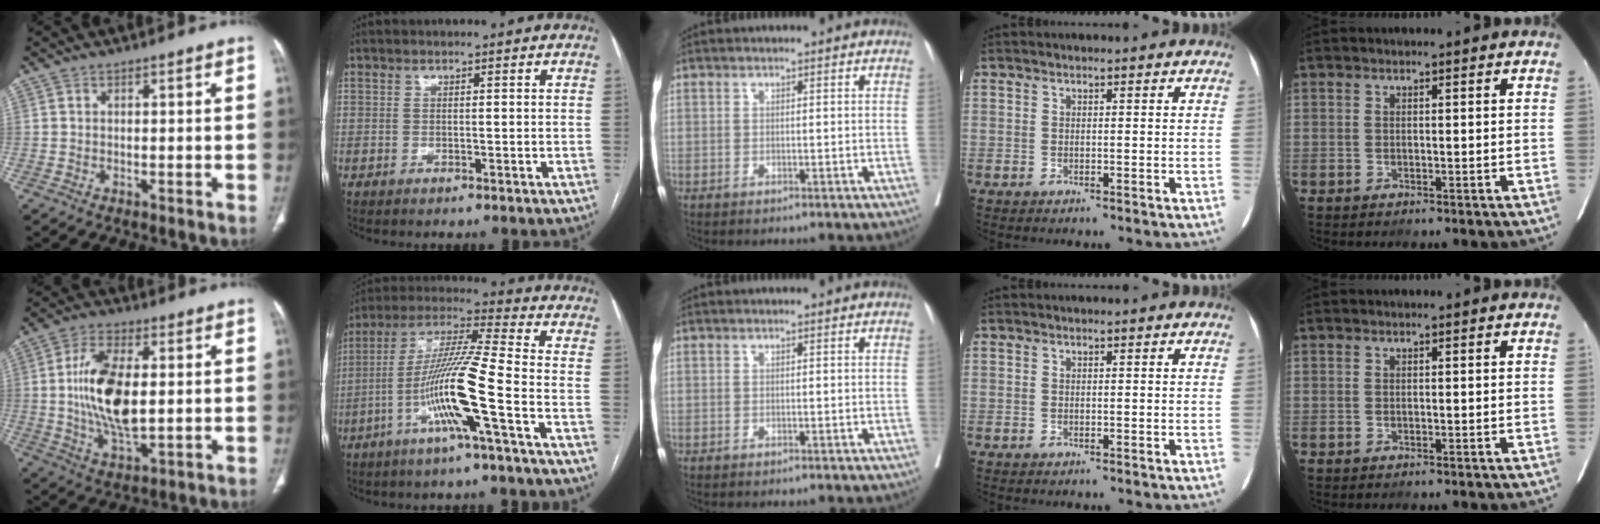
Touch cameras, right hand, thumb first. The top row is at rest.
{"thumb": {"total": 14.2, "force": [0.8, 6.7, 12.4], "torque": [-0.238, -0.008, 0.018]}, "index": {"total": 13.3, "force": [-4.8, -1.1, 12.4], "torque": [-0.240, 0.004, -0.098]}}